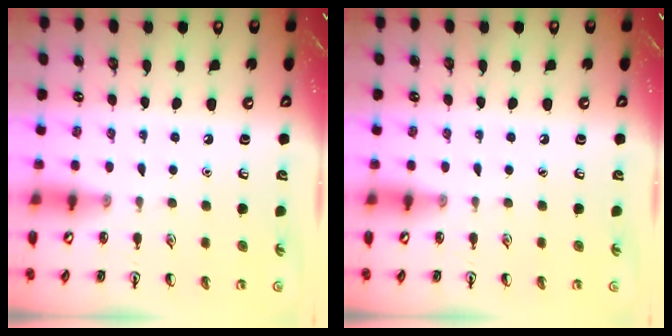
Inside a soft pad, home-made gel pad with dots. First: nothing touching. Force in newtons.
{"total": 0.0}